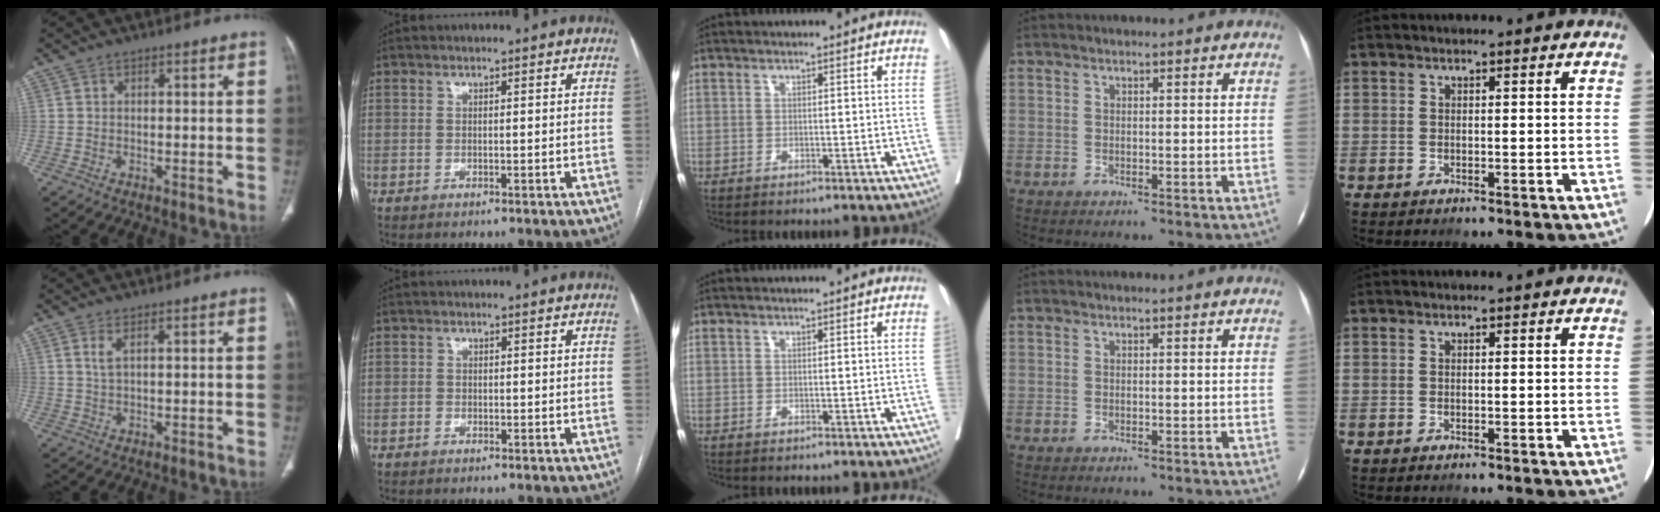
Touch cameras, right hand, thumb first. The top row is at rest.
{"thumb": {"total": 2.0, "force": [0.9, 0.5, 1.7], "torque": [-0.045, -0.003, 0.025]}, "index": {"total": 0.6, "force": [-0.4, 0.4, 0.1], "torque": [-0.001, 0.003, -0.011]}}